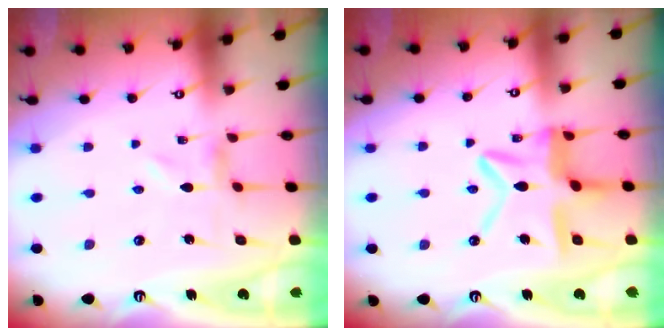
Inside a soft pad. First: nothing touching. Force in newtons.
{"total": 12.5, "press": 12.5, "slide": 0.9}